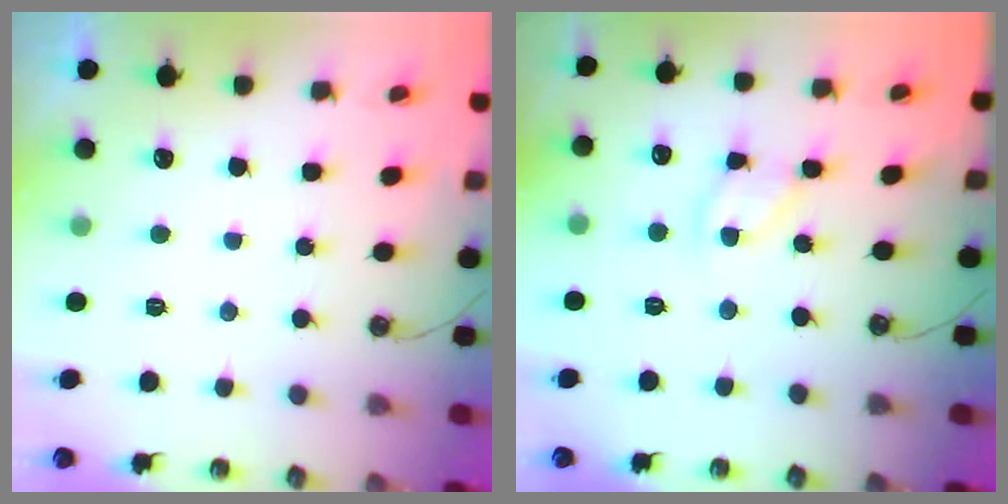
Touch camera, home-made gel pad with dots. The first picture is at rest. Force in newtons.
{"total": 8.5, "press": 8.5, "slide": 0.7}